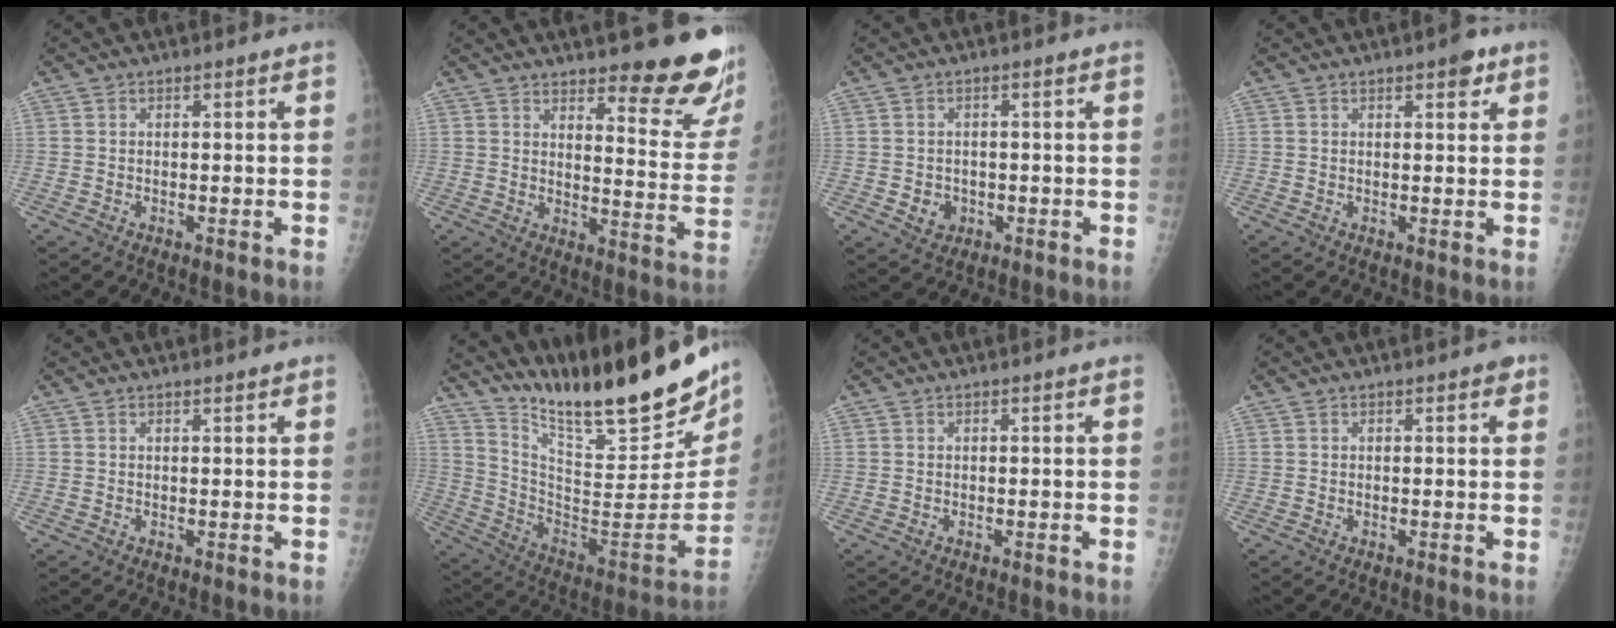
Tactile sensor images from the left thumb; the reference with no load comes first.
{"total": 15.2, "force": [11.6, 3.4, 9.3], "torque": [-0.079, -0.097, 0.145]}
{"total": 3.1, "force": [-0.6, 2.7, 1.2], "torque": [-0.005, 0.003, -0.001]}
{"total": 3.0, "force": [1.8, 1.2, 2.1], "torque": [-0.017, -0.005, 0.018]}
{"total": 0.8, "force": [0.7, 0.1, 0.4], "torque": [-0.005, -0.003, 0.010]}
{"total": 30.3, "force": [23.0, 5.8, 18.8], "torque": [-0.271, -0.121, 0.354]}
{"total": 0.0}
{"total": 1.4, "force": [0.7, 0.6, 1.0], "torque": [-0.006, 0.001, 0.006]}